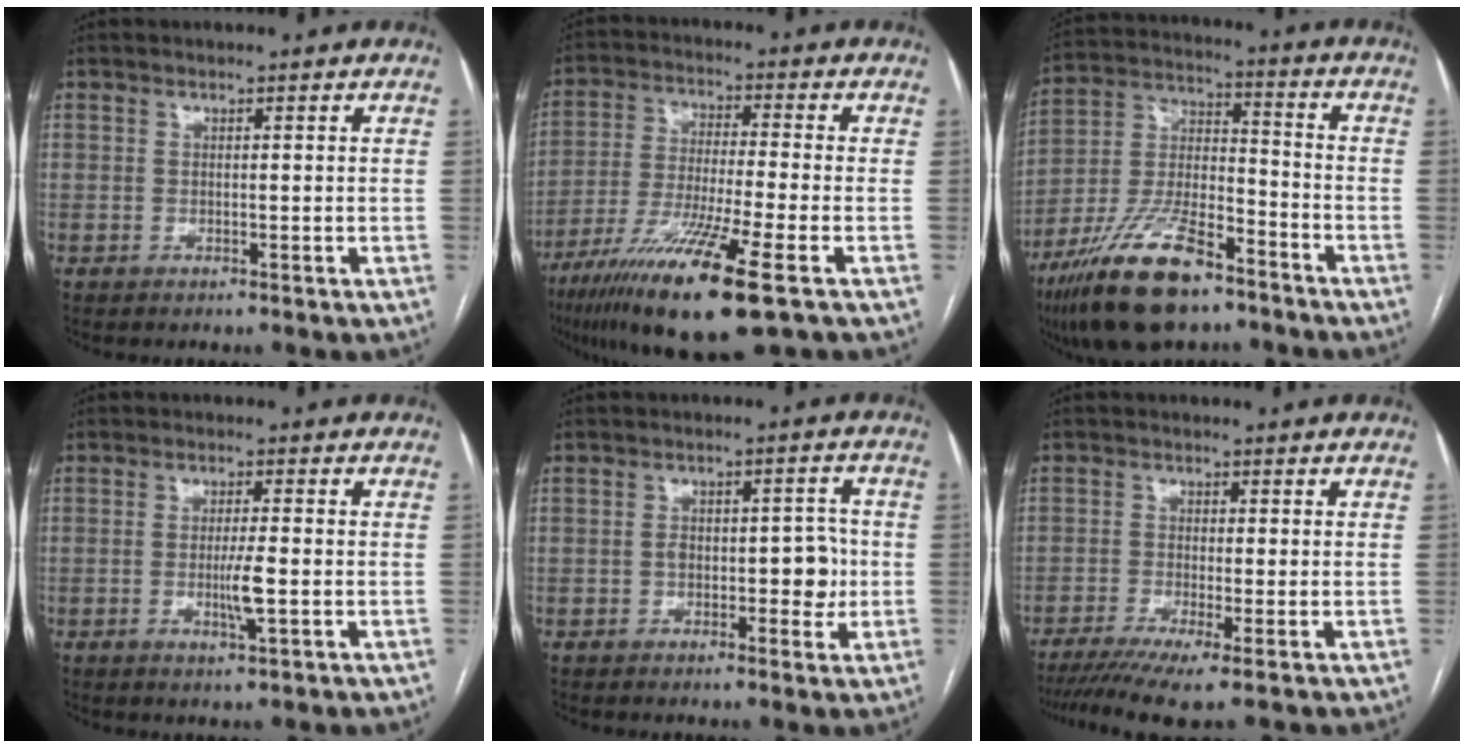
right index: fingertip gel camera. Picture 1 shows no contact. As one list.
[{"total": 15.9, "force": [-8.8, 0.2, 13.2], "torque": [-0.258, -0.045, -0.158]}, {"total": 17.6, "force": [-11.9, 5.5, 11.7], "torque": [-0.251, -0.008, -0.216]}, {"total": 3.9, "force": [-0.9, 0.0, 3.8], "torque": [-0.073, -0.008, -0.015]}, {"total": 6.1, "force": [-0.8, 3.0, 5.2], "torque": [-0.068, 0.016, -0.008]}, {"total": 8.1, "force": [-5.6, 0.1, 5.8], "torque": [-0.097, -0.015, -0.093]}]